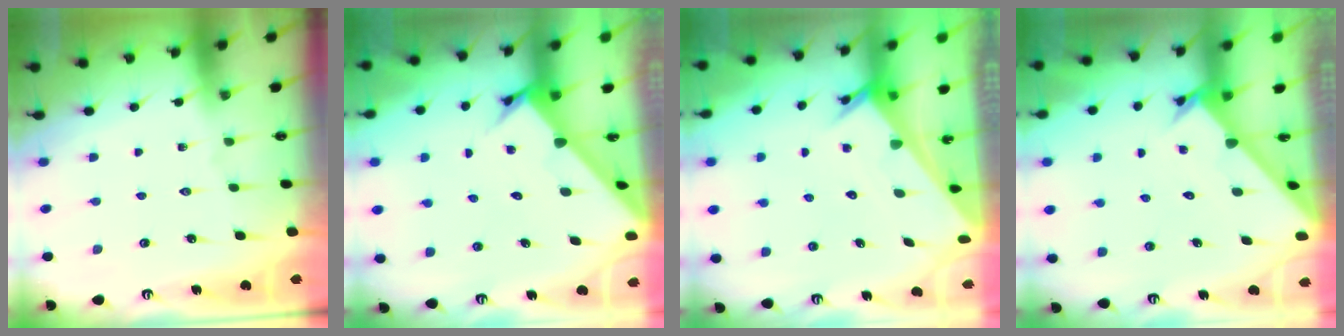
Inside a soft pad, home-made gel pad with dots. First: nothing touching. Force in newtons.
{"total": 3.2, "press": 3.2, "slide": 0.2}
{"total": 3.1, "press": 3.1, "slide": 0.2}
{"total": 2.5, "press": 2.5, "slide": 0.1}